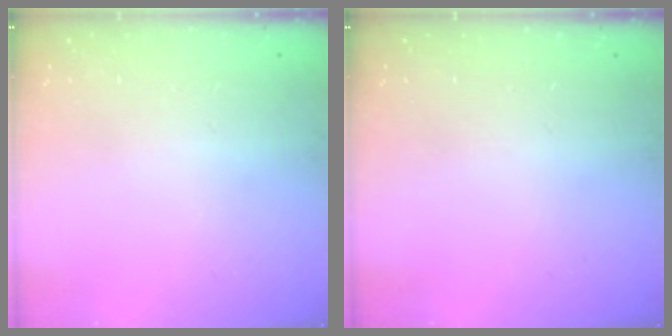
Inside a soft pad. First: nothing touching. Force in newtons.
{"total": 0.0}